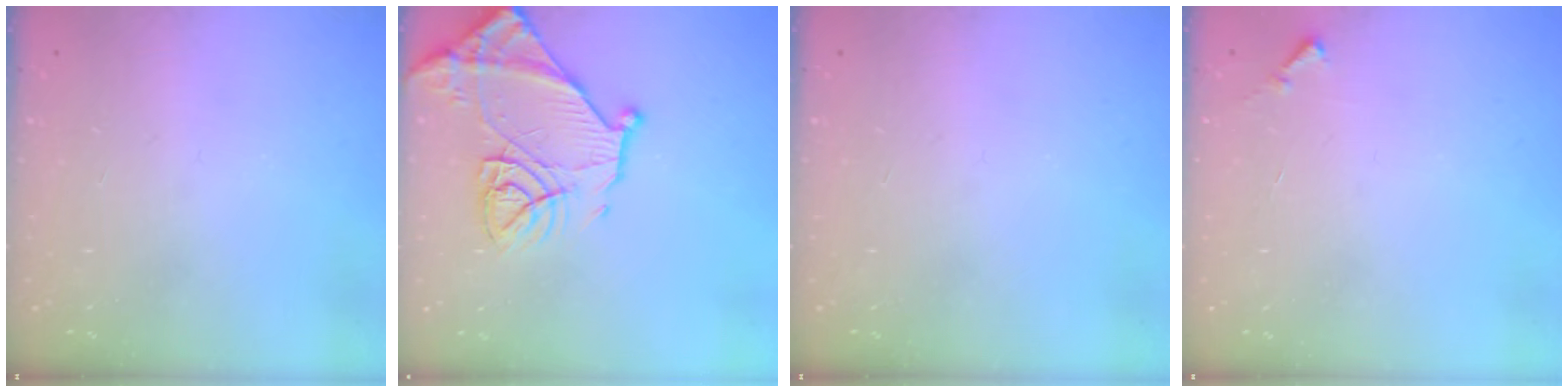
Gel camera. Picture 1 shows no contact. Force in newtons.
{"total": 14.6, "press": 14.6, "slide": 1.0}
{"total": 0.0}
{"total": 4.4, "press": 4.4, "slide": 0.3}